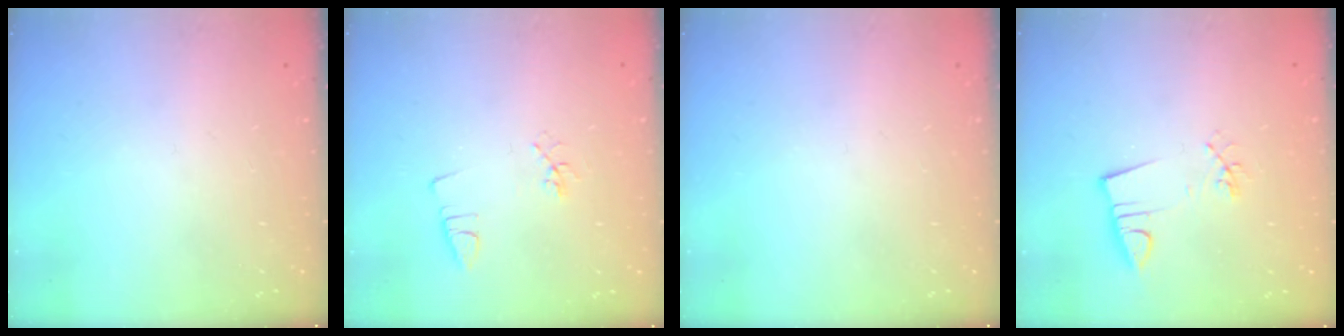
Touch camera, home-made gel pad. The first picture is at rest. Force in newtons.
{"total": 3.3, "press": 2.9, "slide": 1.6}
{"total": 0.0}
{"total": 2.9, "press": 1.3, "slide": 2.6}